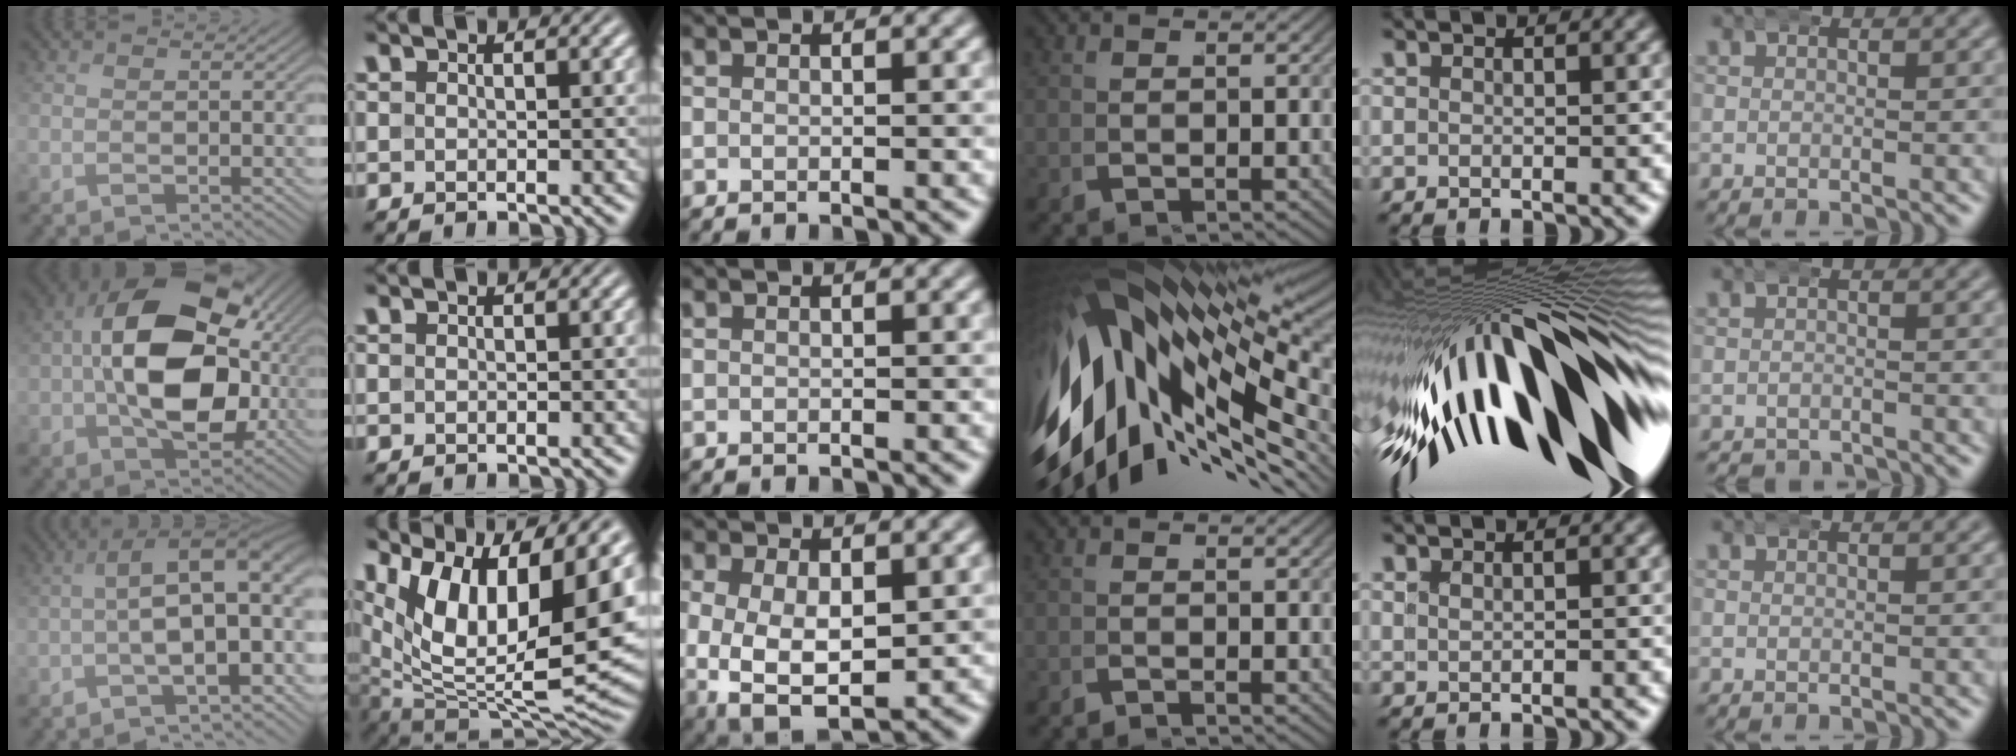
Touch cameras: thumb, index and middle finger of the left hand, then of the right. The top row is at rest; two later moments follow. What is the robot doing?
{"motion": "wrap", "object": "bandana"}